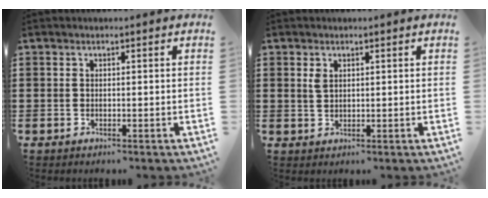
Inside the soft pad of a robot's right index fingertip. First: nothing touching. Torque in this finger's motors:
{"motor_torque": [0.07, 0.05, 0.17, 0.04]}